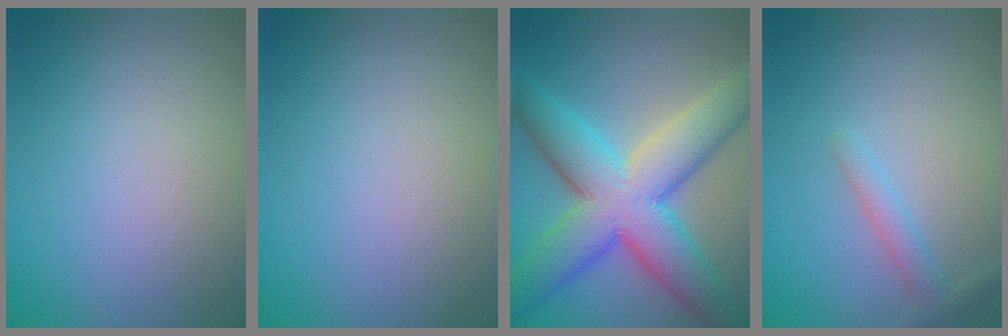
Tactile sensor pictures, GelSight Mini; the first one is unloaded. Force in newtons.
{"total": 0.0}
{"total": 11.1, "press": 11.1, "slide": 0.3}
{"total": 1.7, "press": 1.7, "slide": 0.1}